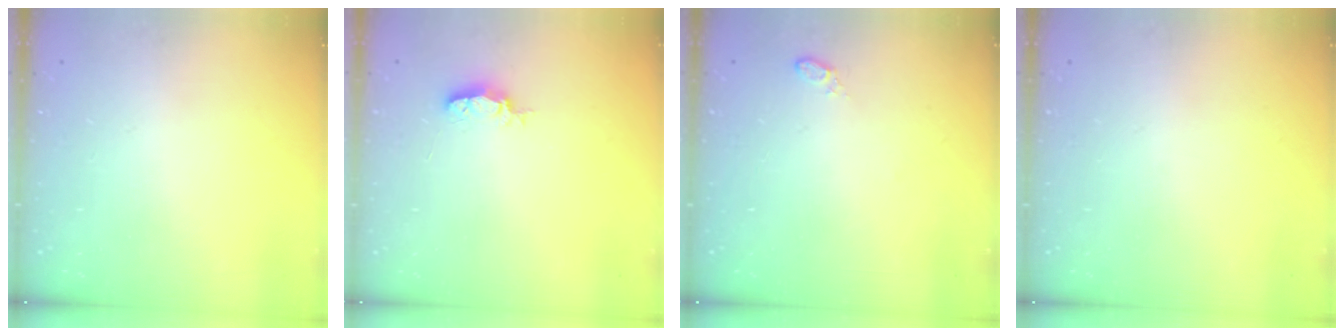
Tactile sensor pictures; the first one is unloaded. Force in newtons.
{"total": 3.7, "press": 3.7, "slide": 0.3}
{"total": 4.5, "press": 4.3, "slide": 1.4}
{"total": 0.0}